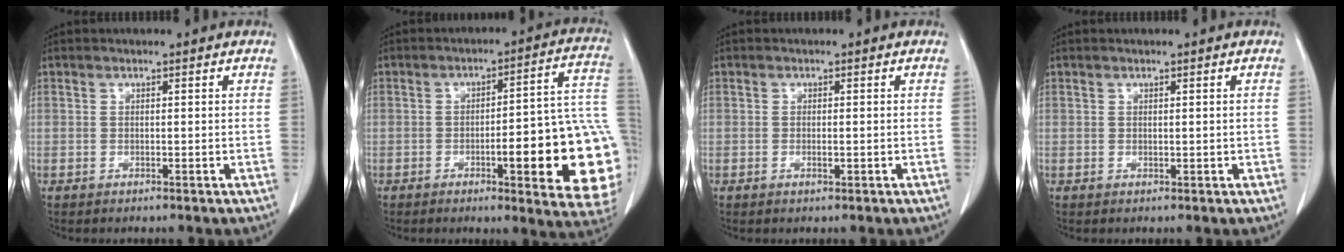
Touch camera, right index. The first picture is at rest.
{"total": 19.1, "force": [-4.5, 2.7, 18.4], "torque": [-0.140, 0.026, -0.045]}
{"total": 0.9, "force": [-0.3, 0.1, 0.8], "torque": [-0.015, 0.001, -0.004]}
{"total": 0.0}